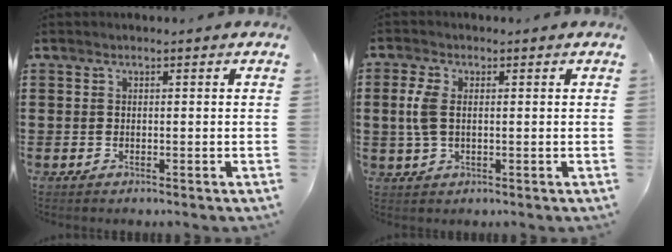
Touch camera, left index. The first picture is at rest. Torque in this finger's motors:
{"motor_torque": [0.69, -0.08, 0.27, 0.06]}